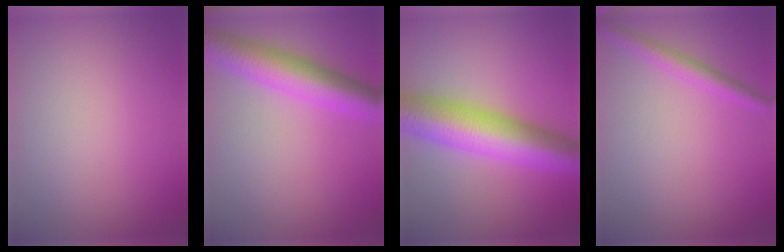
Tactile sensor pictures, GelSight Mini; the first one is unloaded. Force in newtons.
{"total": 6.5, "press": 6.5, "slide": 0.1}
{"total": 10.0, "press": 10.0, "slide": 0.1}
{"total": 2.0, "press": 2.0, "slide": 0.1}